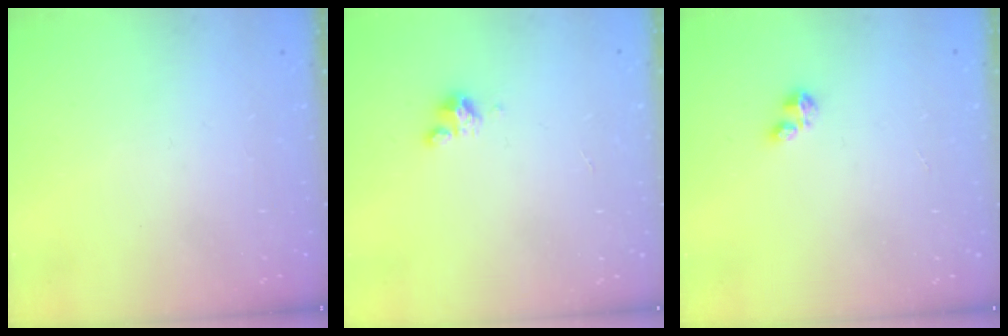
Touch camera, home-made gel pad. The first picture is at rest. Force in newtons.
{"total": 2.5, "press": 2.5, "slide": 0.2}
{"total": 1.6, "press": 1.6, "slide": 0.3}